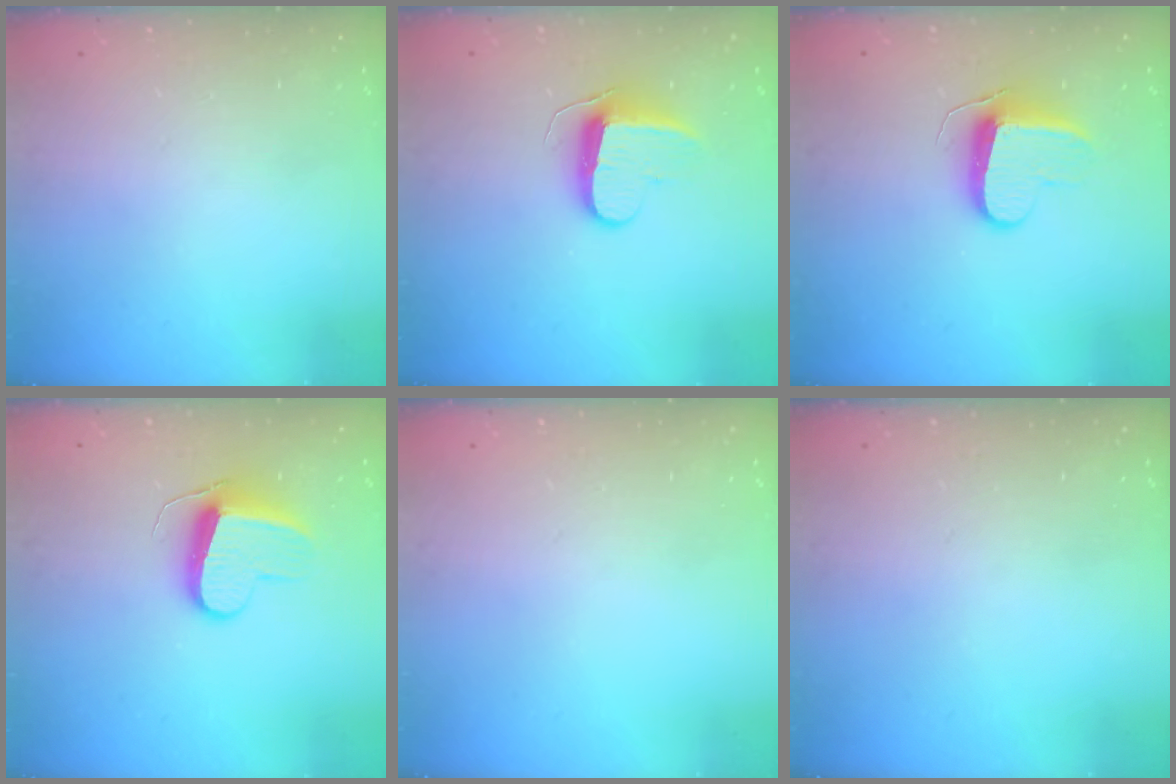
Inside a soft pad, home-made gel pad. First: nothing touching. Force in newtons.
{"total": 9.5, "press": 9.5, "slide": 0.6}
{"total": 9.3, "press": 9.3, "slide": 0.3}
{"total": 9.8, "press": 9.8, "slide": 0.3}
{"total": 0.0}
{"total": 0.0}